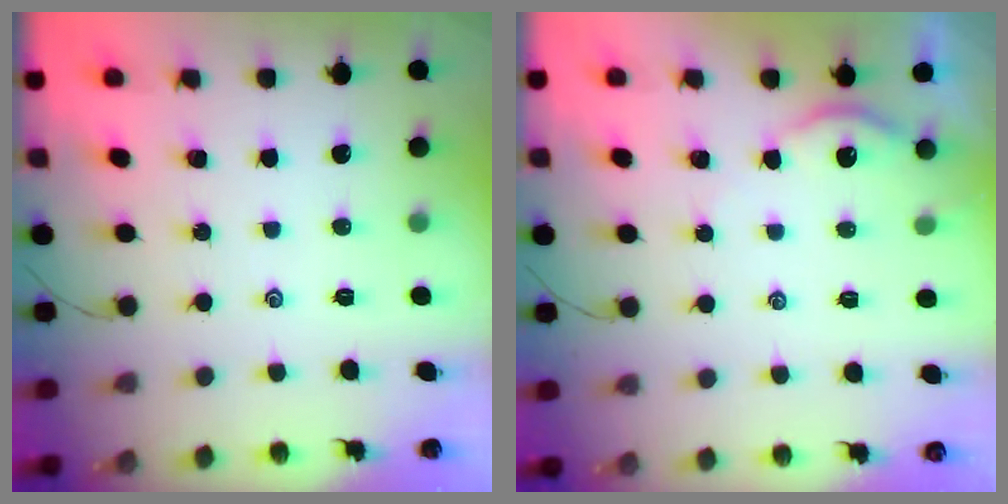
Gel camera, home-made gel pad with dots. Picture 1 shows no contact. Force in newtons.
{"total": 2.9, "press": 2.9, "slide": 0.3}